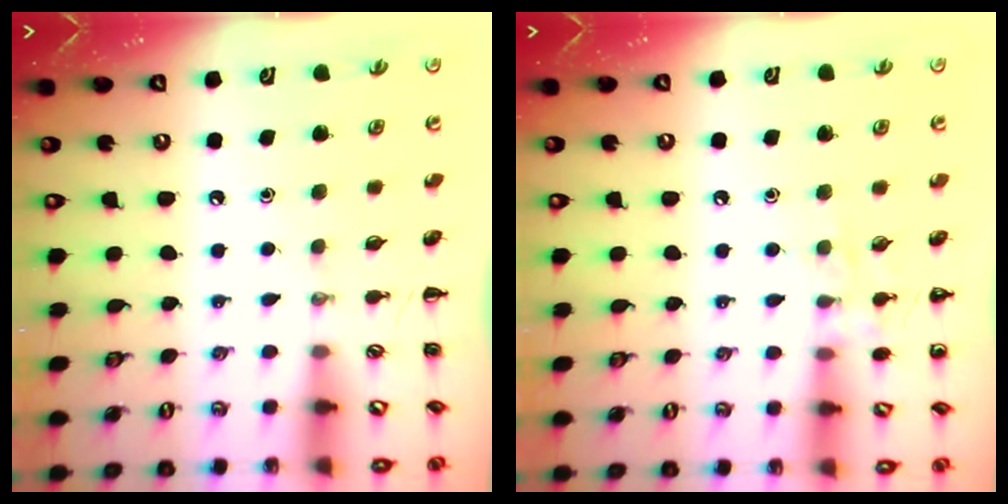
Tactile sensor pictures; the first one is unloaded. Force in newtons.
{"total": 7.2, "press": 7.0, "slide": 1.6}